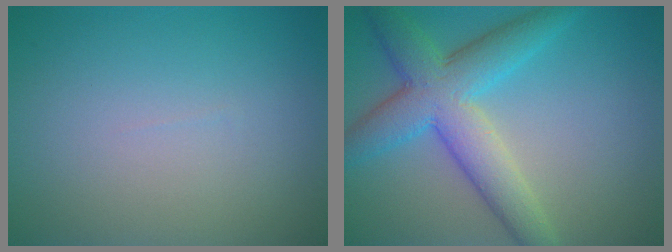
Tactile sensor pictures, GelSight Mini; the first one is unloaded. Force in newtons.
{"total": 7.1, "press": 7.1, "slide": 0.3}